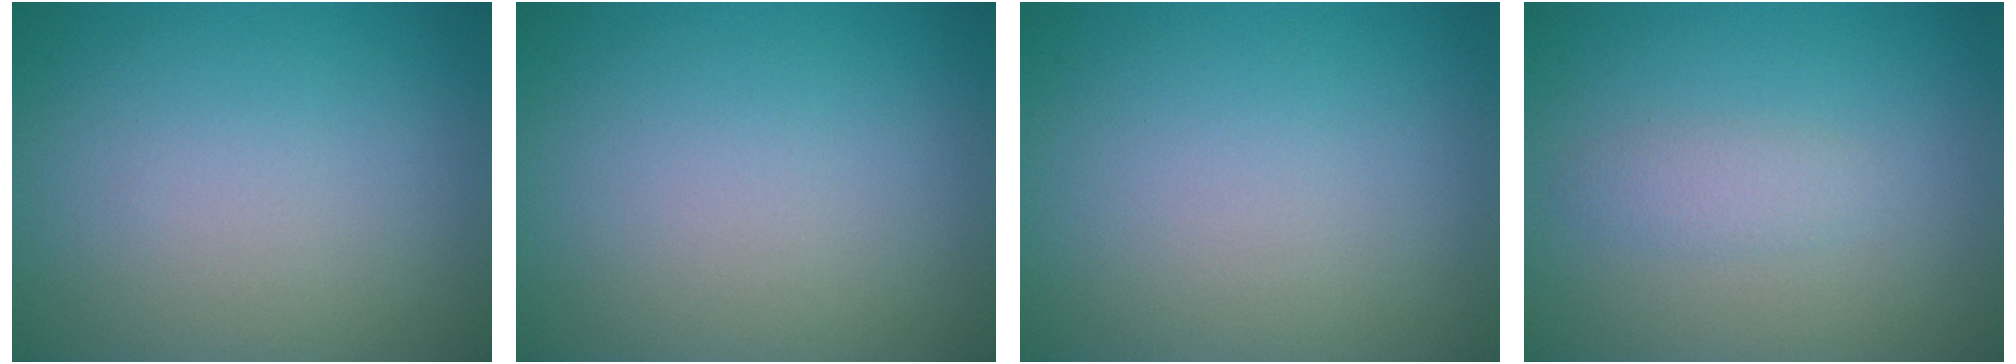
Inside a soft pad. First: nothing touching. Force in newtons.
{"total": 0.0}
{"total": 0.0}
{"total": 1.4, "press": 1.4, "slide": 0.1}